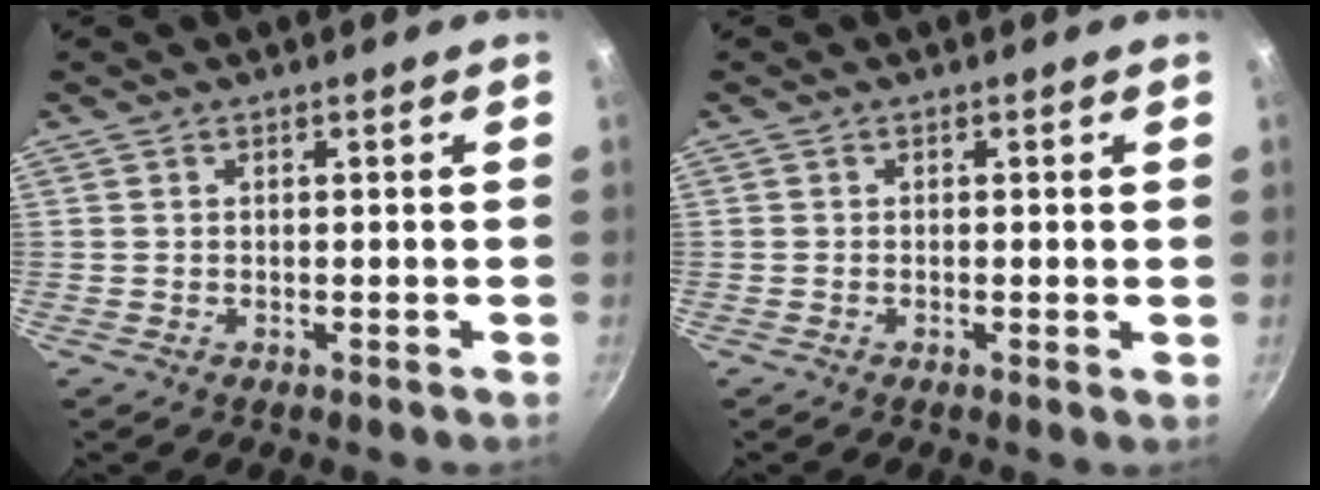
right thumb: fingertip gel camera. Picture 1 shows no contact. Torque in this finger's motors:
{"motor_torque": [-0.34, 0.14, 0.25, -0.04, -0.05]}